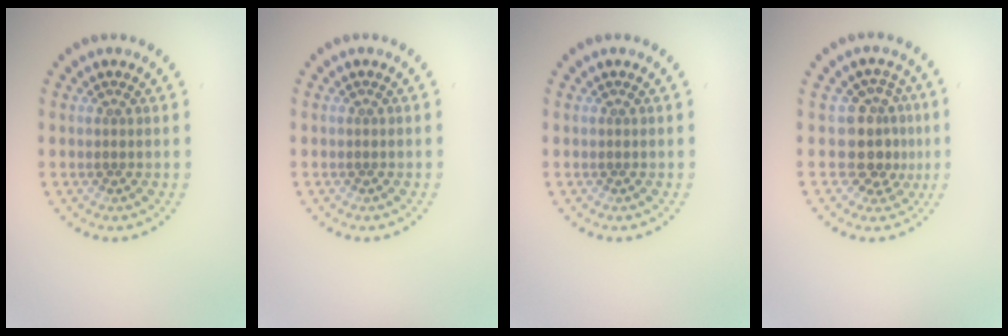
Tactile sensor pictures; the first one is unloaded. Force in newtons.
{"total": 0.0}
{"total": 0.0}
{"total": 3.7, "press": 3.2, "slide": 1.9}